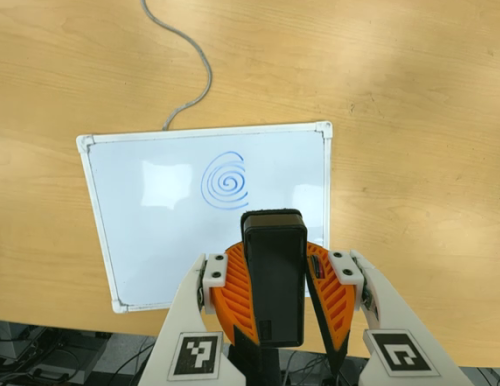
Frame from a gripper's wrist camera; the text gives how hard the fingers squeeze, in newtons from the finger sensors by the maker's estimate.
{"total": 12.1, "left": 10.8, "right": 13.5}